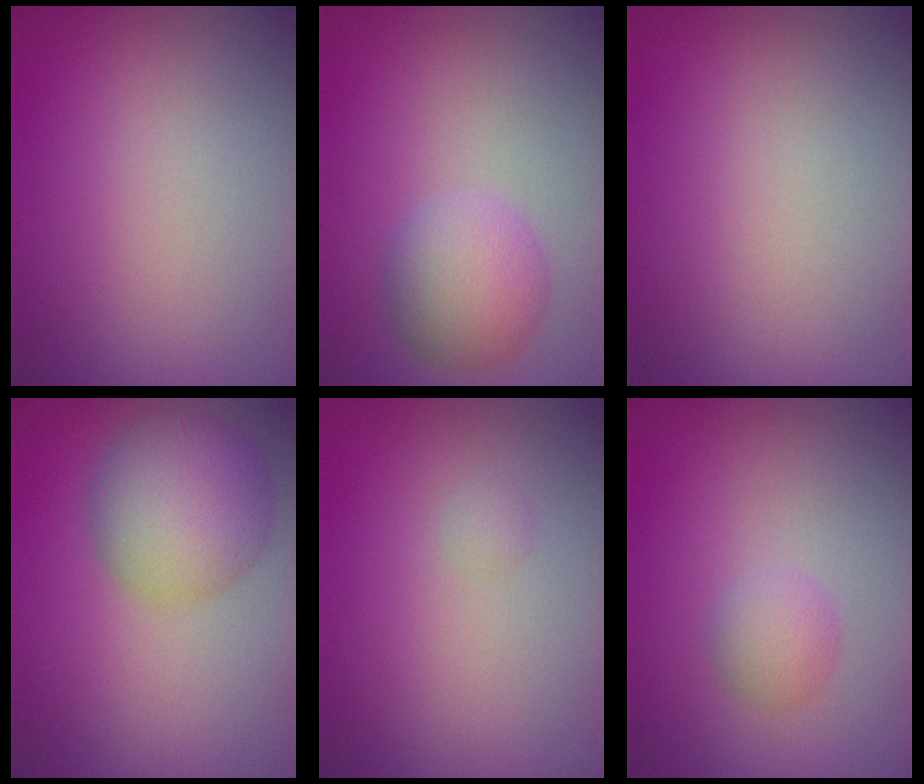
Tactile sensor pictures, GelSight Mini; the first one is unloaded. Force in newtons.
{"total": 4.2, "press": 4.2, "slide": 0.4}
{"total": 0.0}
{"total": 5.8, "press": 5.8, "slide": 0.2}
{"total": 0.5, "press": 0.5, "slide": 0.0}
{"total": 1.8, "press": 1.8, "slide": 0.1}